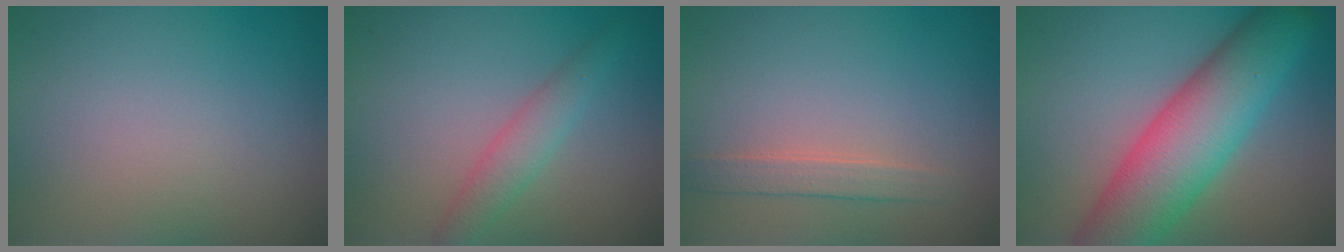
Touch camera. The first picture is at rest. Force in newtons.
{"total": 2.5, "press": 2.5, "slide": 0.1}
{"total": 1.7, "press": 1.7, "slide": 0.0}
{"total": 10.0, "press": 10.0, "slide": 0.6}